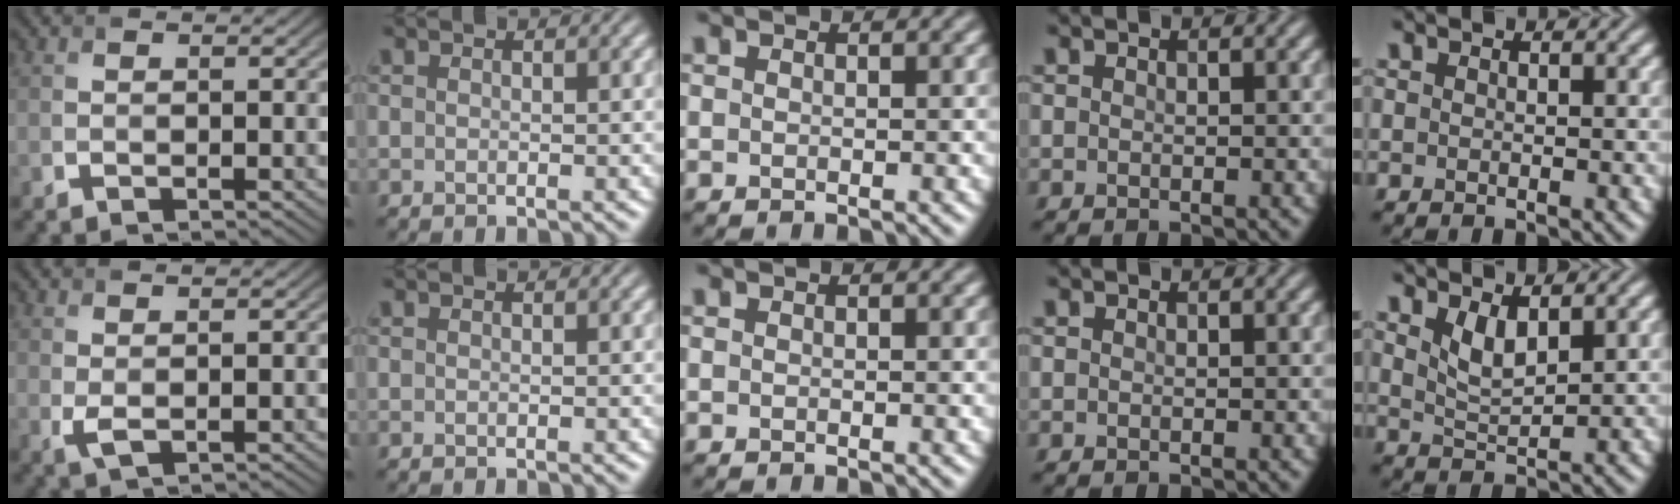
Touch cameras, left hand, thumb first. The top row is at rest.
{"thumb": {"total": 1.7, "force": [0.3, 0.7, 1.5], "torque": [-0.039, -0.004, 0.009]}, "little": {"total": 2.5, "force": [1.5, 0.8, 1.8], "torque": [-0.042, -0.009, 0.034]}}